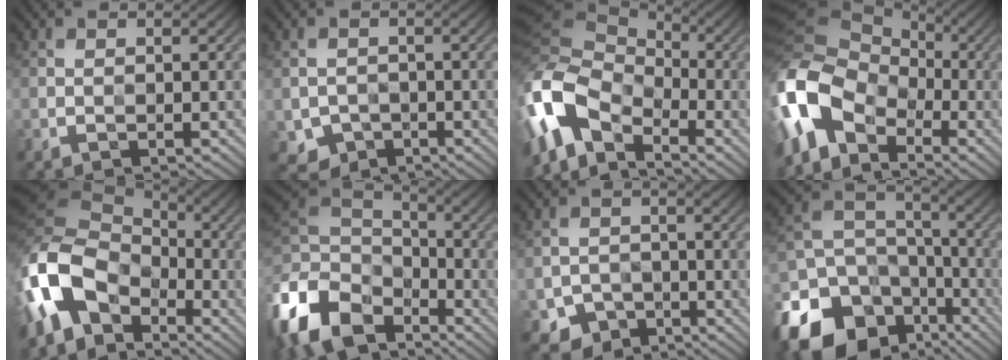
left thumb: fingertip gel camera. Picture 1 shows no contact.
{"total": 3.0, "force": [-1.4, 2.4, 1.0], "torque": [-0.022, -0.011, -0.027]}
{"total": 12.7, "force": [-4.8, 7.9, 8.8], "torque": [-0.209, -0.006, -0.106]}
{"total": 13.6, "force": [-4.1, 9.6, 8.7], "torque": [-0.212, -0.010, -0.096]}
{"total": 14.2, "force": [-5.0, 9.6, 9.2], "torque": [-0.228, -0.005, -0.111]}
{"total": 12.7, "force": [-6.4, 8.5, 6.9], "torque": [-0.205, -0.007, -0.132]}
{"total": 3.7, "force": [-2.2, 2.8, 1.0], "torque": [-0.016, -0.007, -0.042]}
{"total": 18.7, "force": [-10.5, 13.2, 8.0], "torque": [-0.225, -0.048, -0.159]}